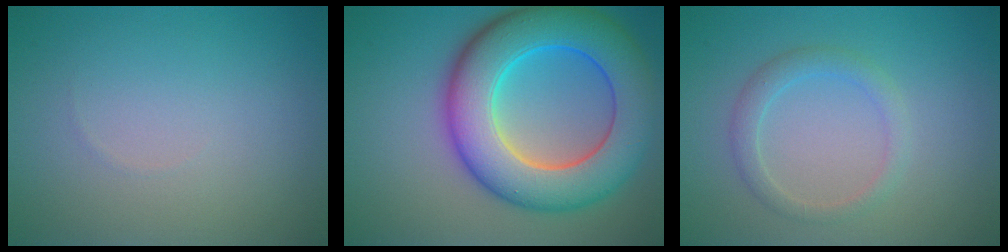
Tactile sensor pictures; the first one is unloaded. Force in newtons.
{"total": 11.3, "press": 11.3, "slide": 0.3}
{"total": 2.0, "press": 2.0, "slide": 0.3}